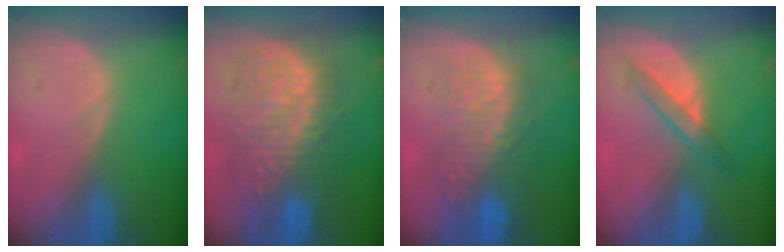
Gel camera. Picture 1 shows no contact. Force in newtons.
{"total": 13.3, "press": 13.2, "slide": 1.3}
{"total": 11.1, "press": 9.7, "slide": 5.5}
{"total": 3.9, "press": 3.7, "slide": 1.1}